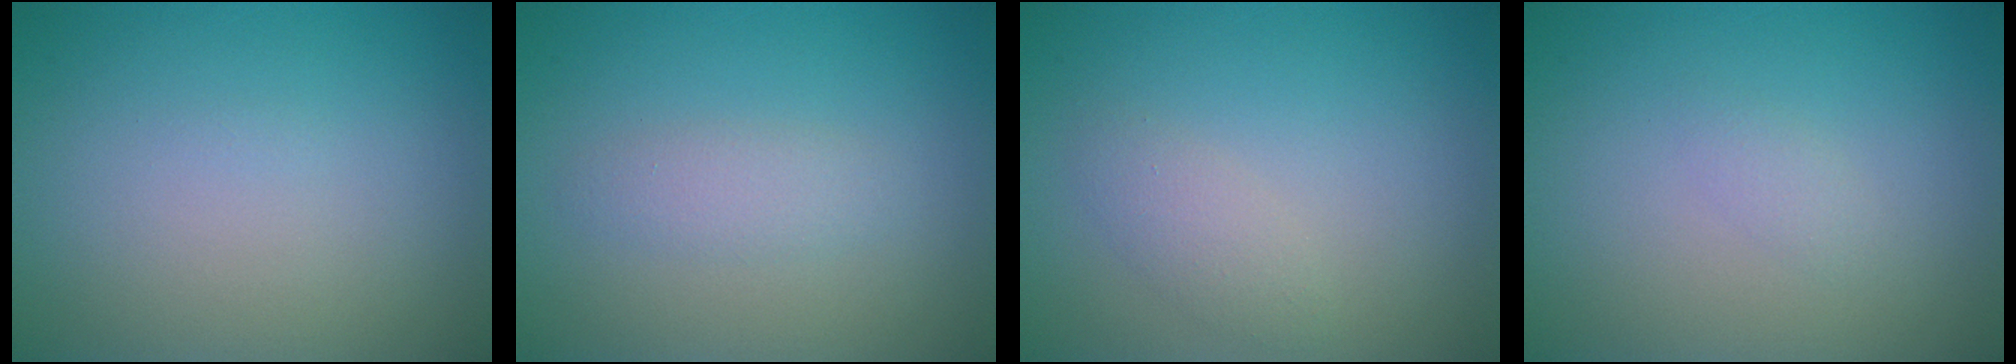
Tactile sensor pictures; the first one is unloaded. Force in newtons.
{"total": 1.6, "press": 1.6, "slide": 0.0}
{"total": 1.5, "press": 1.5, "slide": 0.0}
{"total": 0.7, "press": 0.7, "slide": 0.0}